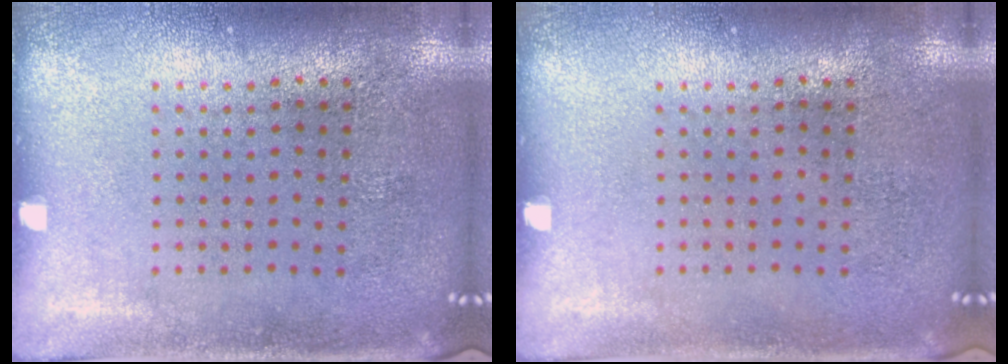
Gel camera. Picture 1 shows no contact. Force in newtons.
{"total": 0.0}